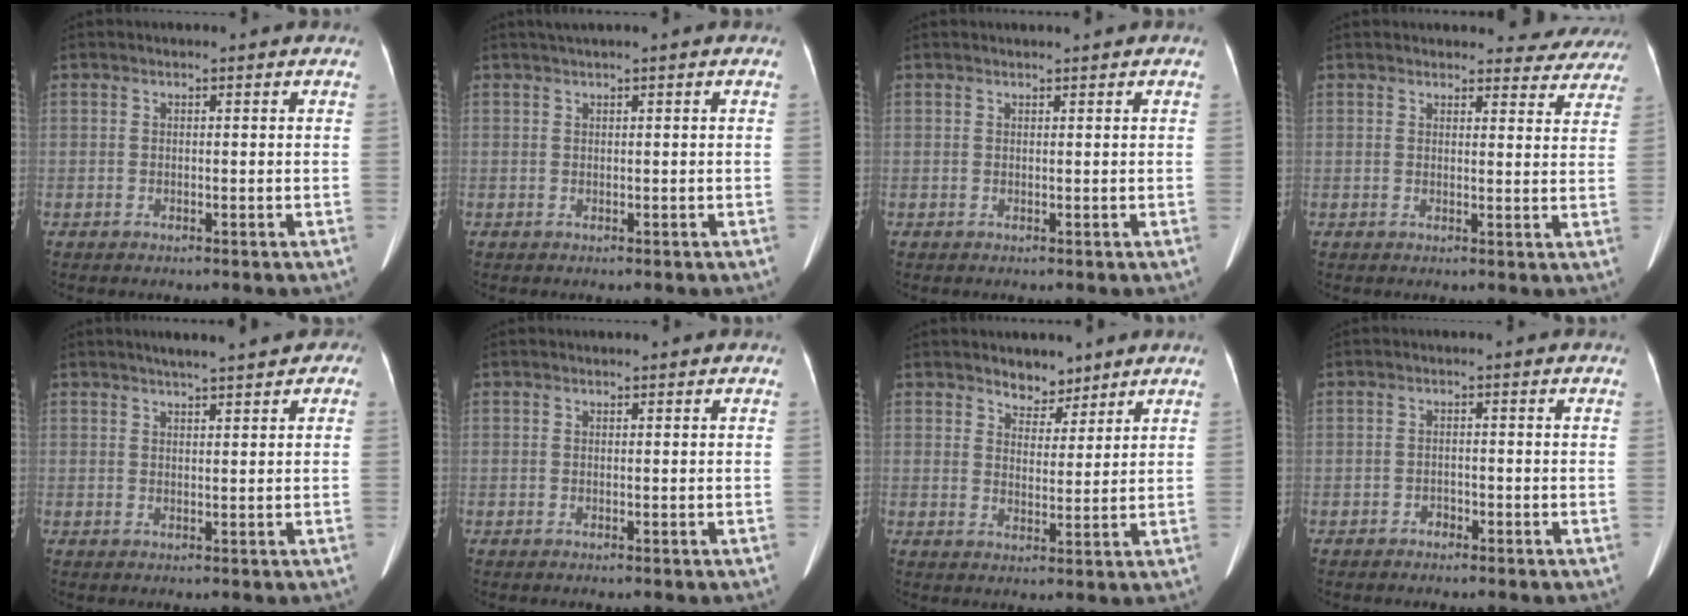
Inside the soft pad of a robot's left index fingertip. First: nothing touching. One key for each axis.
{"total": 0.6, "fx": 0.4, "fy": 0.1, "fz": 0.5, "tx": -0.010, "ty": 0.015, "tz": 0.012}
{"total": 1.0, "fx": 0.9, "fy": 0.2, "fz": 0.4, "tx": -0.005, "ty": 0.019, "tz": 0.014}
{"total": 8.3, "fx": 7.8, "fy": 2.6, "fz": 0.6, "tx": 0.034, "ty": -0.011, "tz": 0.060}
{"total": 6.1, "fx": 4.1, "fy": 1.5, "fz": 4.2, "tx": -0.052, "ty": 0.025, "tz": 0.050}
{"total": 0.0}
{"total": 4.0, "fx": 3.3, "fy": 2.0, "fz": 1.0, "tx": -0.011, "ty": 0.000, "tz": 0.055}
{"total": 1.3, "fx": -1.1, "fy": 0.7, "fz": 0.2, "tx": 0.000, "ty": 0.003, "tz": -0.018}